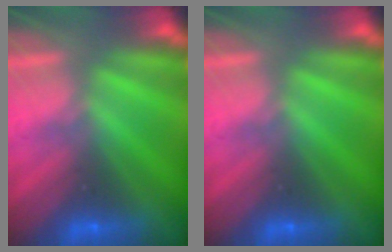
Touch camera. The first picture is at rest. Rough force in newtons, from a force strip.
{"total": 0.0}